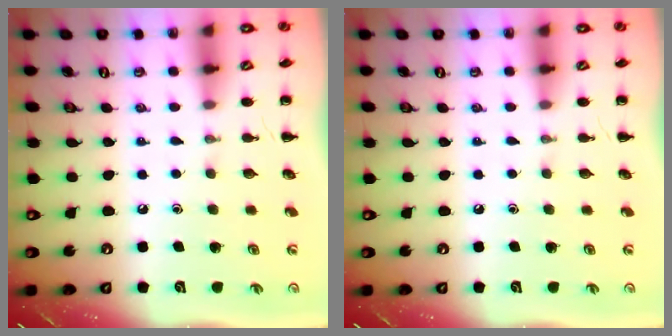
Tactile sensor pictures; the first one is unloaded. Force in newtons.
{"total": 0.0}